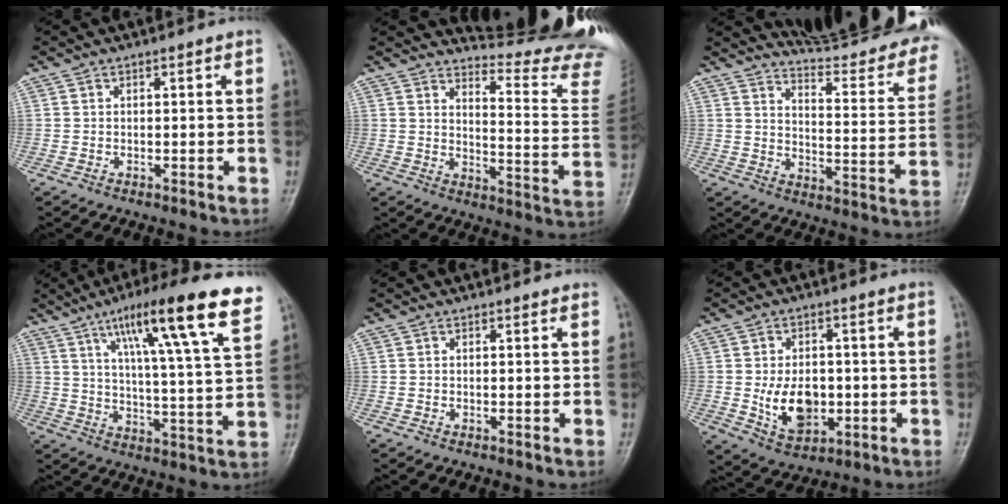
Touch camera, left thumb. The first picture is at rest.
{"total": 19.1, "force": [18.8, 0.0, 3.2], "torque": [-0.017, -0.225, 0.218]}
{"total": 23.9, "force": [21.8, 2.9, 9.5], "torque": [-0.097, -0.179, 0.269]}
{"total": 19.7, "force": [11.3, 2.0, 16.0], "torque": [-0.228, -0.034, 0.167]}
{"total": 1.1, "force": [1.1, 0.2, 0.2], "torque": [-0.005, -0.002, 0.010]}
{"total": 9.1, "force": [-0.9, 6.1, 6.6], "torque": [-0.090, -0.007, -0.002]}